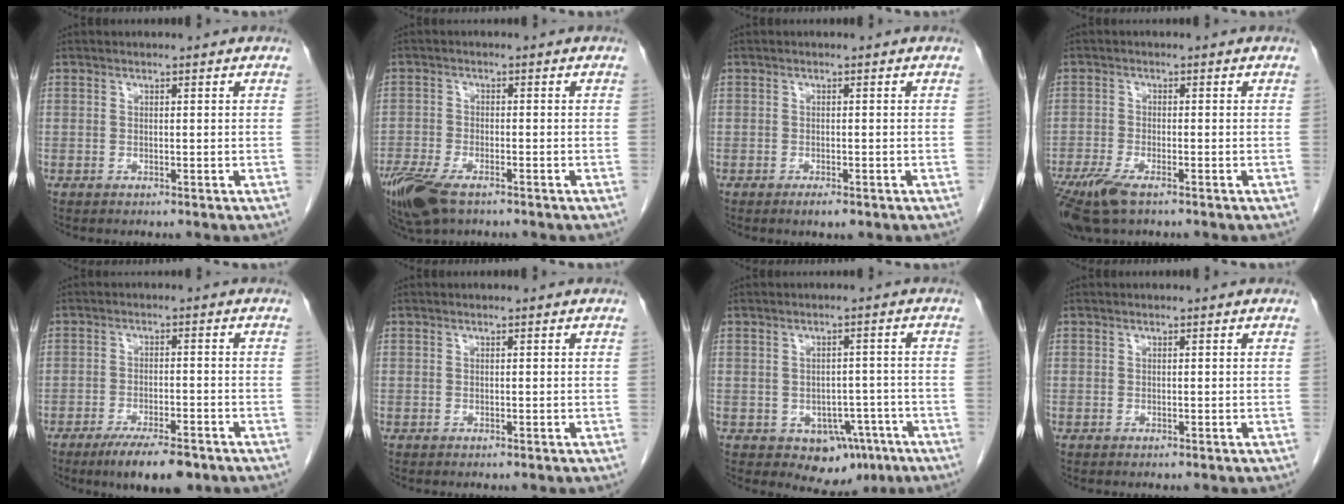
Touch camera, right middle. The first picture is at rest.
{"total": 9.3, "force": [-6.3, 3.5, 5.9], "torque": [-0.119, -0.019, -0.112]}
{"total": 1.6, "force": [-1.0, 0.4, 1.1], "torque": [-0.018, -0.002, -0.012]}
{"total": 7.4, "force": [-5.0, 2.0, 5.1], "torque": [-0.101, -0.019, -0.089]}
{"total": 8.3, "force": [-5.9, 2.0, 5.4], "torque": [-0.085, -0.011, -0.091]}
{"total": 0.0}
{"total": 6.6, "force": [-3.2, 4.4, 3.6], "torque": [-0.033, 0.009, -0.034]}
{"total": 0.0}